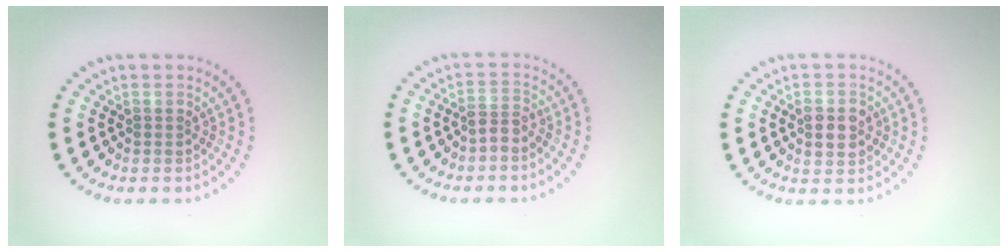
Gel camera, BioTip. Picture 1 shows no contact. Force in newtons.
{"total": 1.9, "press": 1.4, "slide": 1.3}
{"total": 2.6, "press": 2.6, "slide": 0.1}